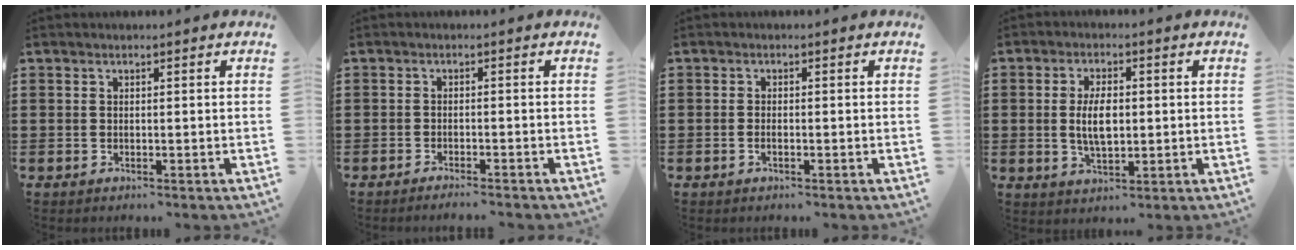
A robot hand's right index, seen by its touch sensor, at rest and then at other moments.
{"total": 1.5, "force": [-1.5, -0.2, 0.3], "torque": [-0.007, 0.000, -0.028]}
{"total": 0.7, "force": [-0.4, 0.0, 0.6], "torque": [-0.015, -0.009, -0.004]}
{"total": 5.7, "force": [0.0, 2.4, 5.2], "torque": [-0.098, -0.002, -0.004]}